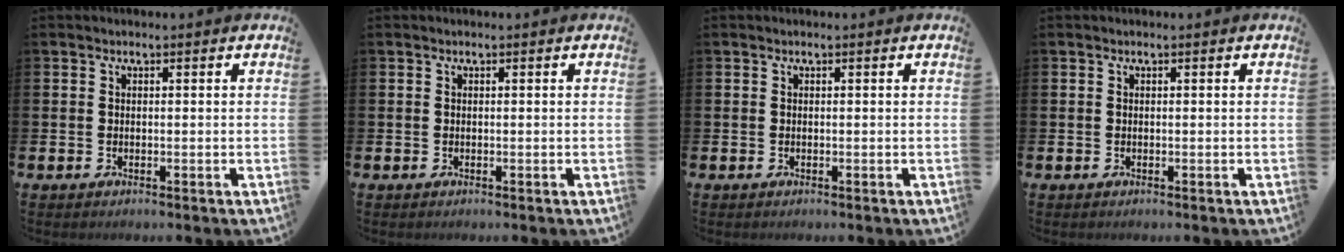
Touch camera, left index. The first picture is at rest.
{"total": 0.0}
{"total": 0.0}
{"total": 0.0}